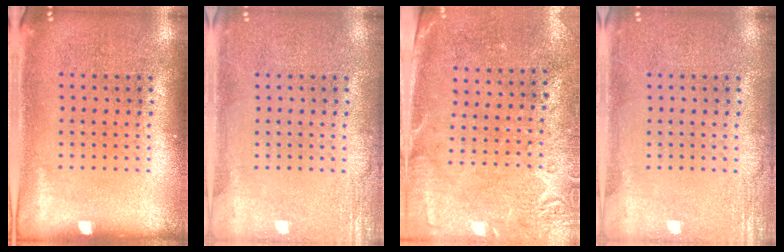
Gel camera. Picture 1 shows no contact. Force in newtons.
{"total": 2.4, "press": 2.4, "slide": 0.3}
{"total": 2.7, "press": 2.3, "slide": 1.5}
{"total": 2.4, "press": 2.4, "slide": 0.3}